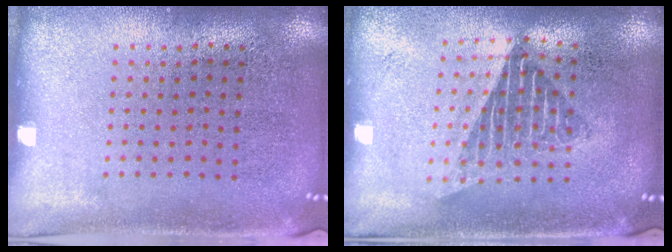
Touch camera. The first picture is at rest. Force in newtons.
{"total": 1.6, "press": 1.4, "slide": 0.9}